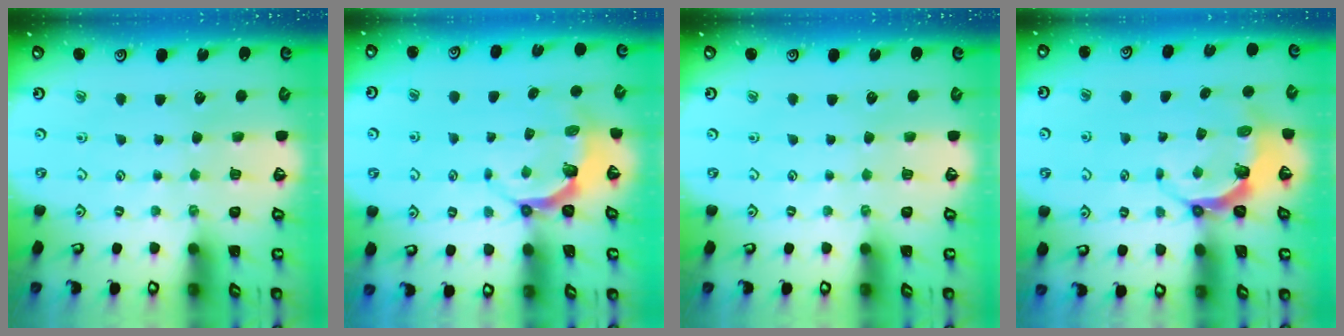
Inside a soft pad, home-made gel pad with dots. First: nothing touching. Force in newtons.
{"total": 5.1, "press": 4.0, "slide": 3.2}
{"total": 0.0}
{"total": 5.8, "press": 4.8, "slide": 3.4}